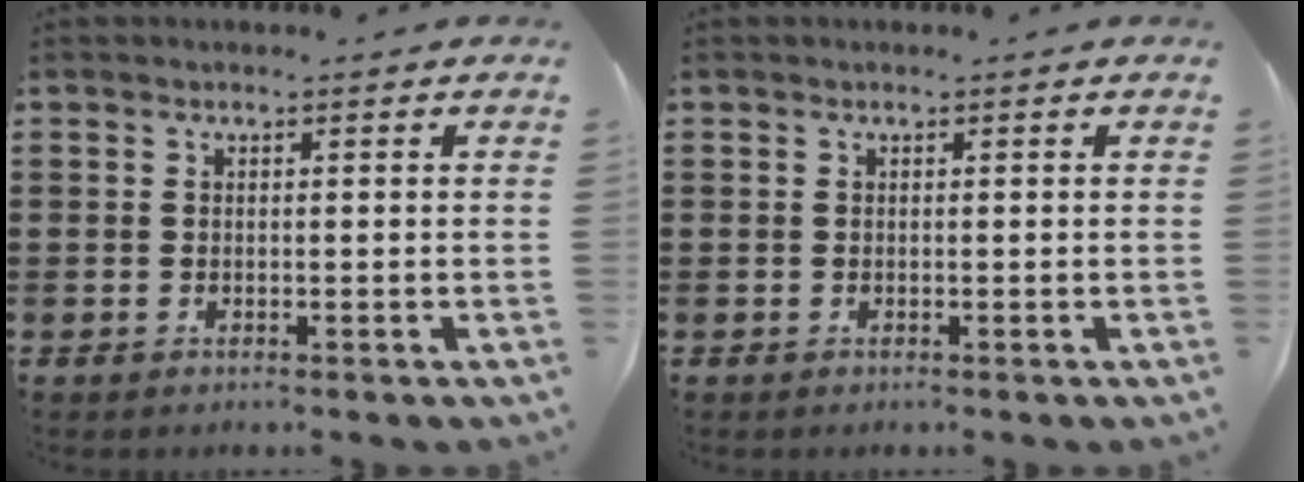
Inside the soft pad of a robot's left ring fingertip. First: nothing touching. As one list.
[{"total": 0.0}]